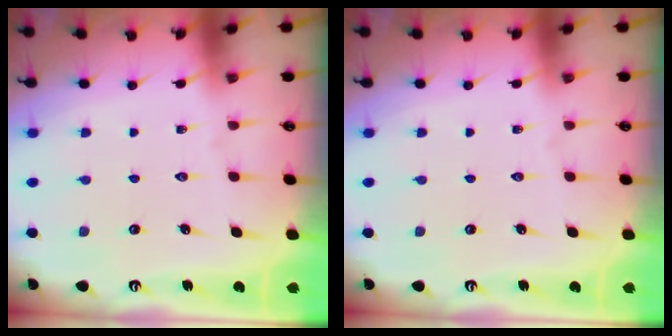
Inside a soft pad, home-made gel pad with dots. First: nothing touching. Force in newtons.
{"total": 0.0}